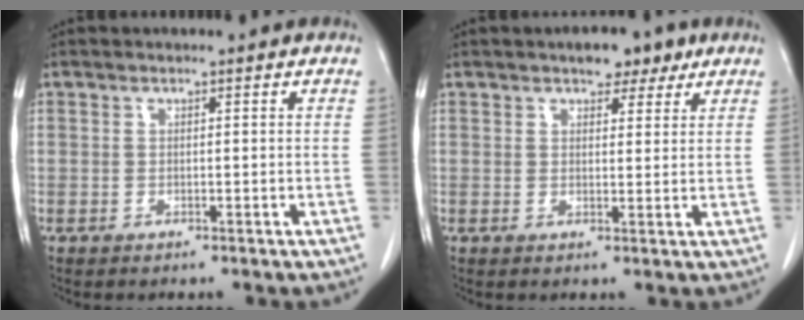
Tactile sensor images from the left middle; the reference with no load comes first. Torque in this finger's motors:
{"motor_torque": [0.79, -0.58, 0.01, 0.04]}